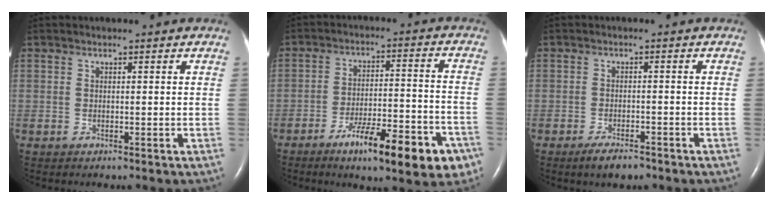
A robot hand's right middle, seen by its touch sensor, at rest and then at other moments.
{"total": 14.5, "force": [-8.4, 3.0, 11.4], "torque": [-0.133, 0.008, -0.118]}
{"total": 3.6, "force": [-2.7, 1.1, 2.2], "torque": [-0.047, -0.005, -0.042]}